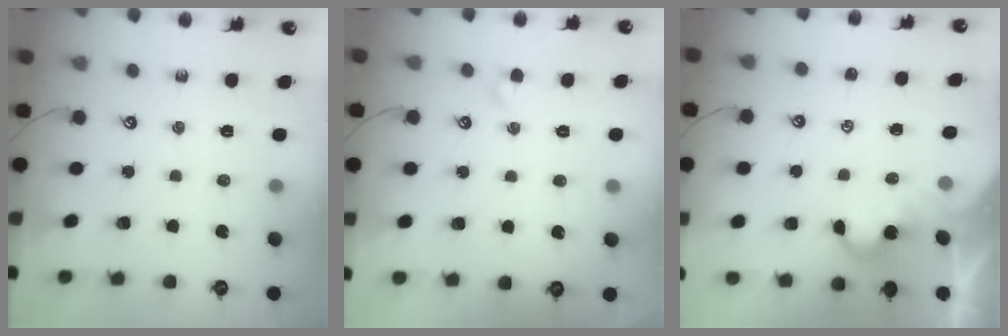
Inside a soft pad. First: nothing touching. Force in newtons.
{"total": 1.0, "press": 1.0, "slide": 0.4}
{"total": 0.7, "press": 0.7, "slide": 0.2}